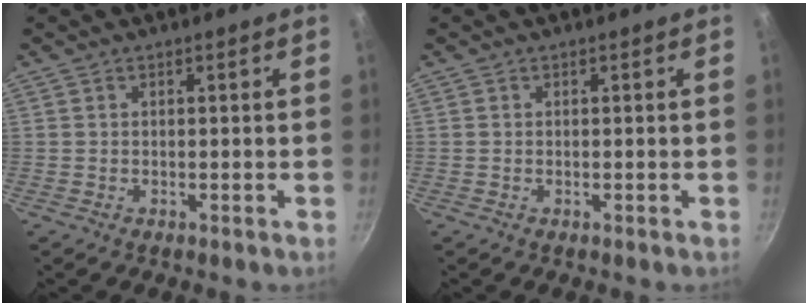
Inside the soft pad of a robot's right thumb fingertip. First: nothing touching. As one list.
[{"total": 0.0}]